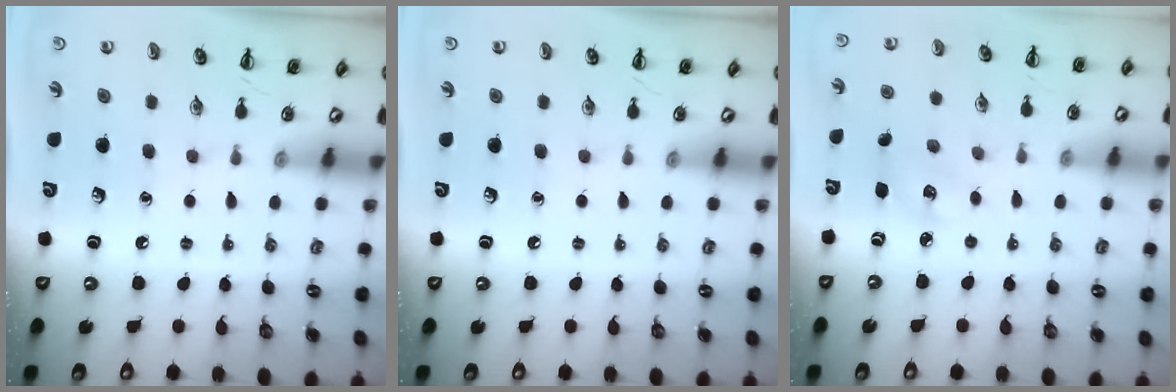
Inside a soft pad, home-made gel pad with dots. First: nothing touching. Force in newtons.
{"total": 0.0}
{"total": 3.8, "press": 3.6, "slide": 1.1}